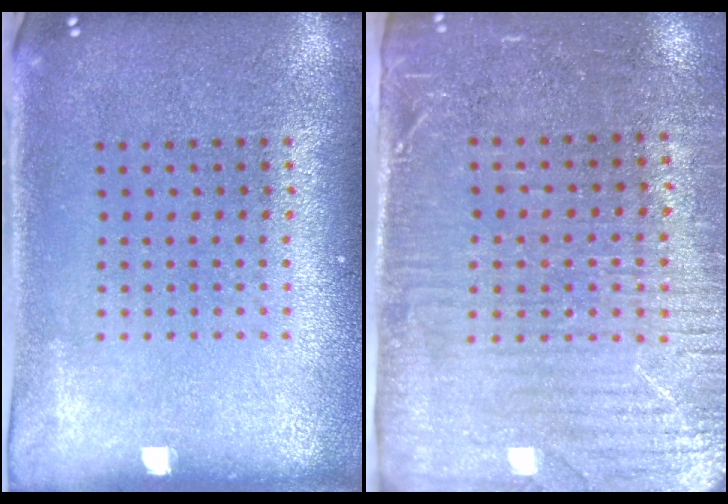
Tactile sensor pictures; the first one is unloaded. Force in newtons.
{"total": 3.4, "press": 3.1, "slide": 1.5}